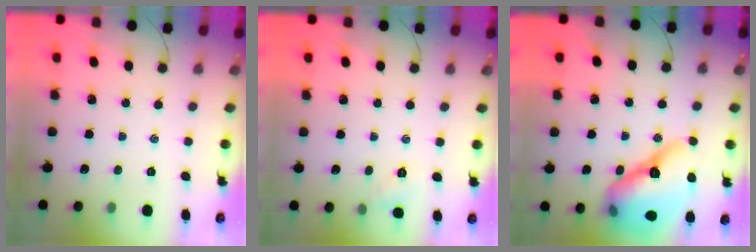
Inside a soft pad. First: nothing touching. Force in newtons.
{"total": 5.2, "press": 4.9, "slide": 1.7}
{"total": 19.7, "press": 18.9, "slide": 5.7}